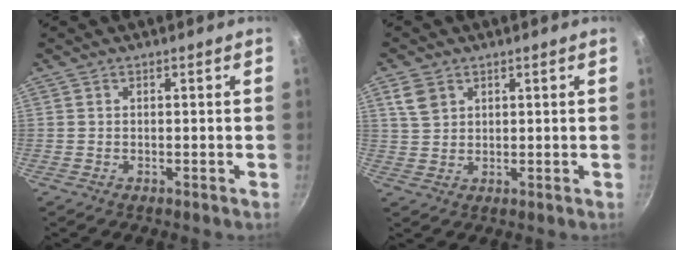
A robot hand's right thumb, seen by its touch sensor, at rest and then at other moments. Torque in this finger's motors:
{"motor_torque": [0.00, 0.69, -0.35, 0.84, 0.00]}